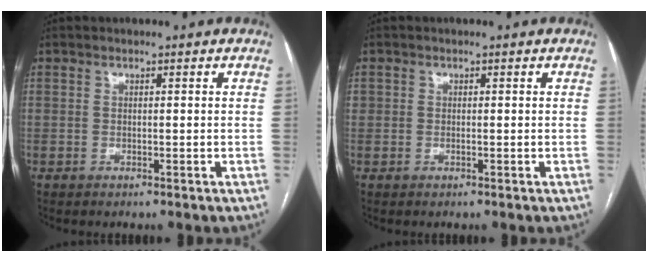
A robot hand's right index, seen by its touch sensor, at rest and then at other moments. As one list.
[{"total": 0.9, "force": [0.1, 0.8, 0.4], "torque": [-0.012, 0.007, 0.004]}]